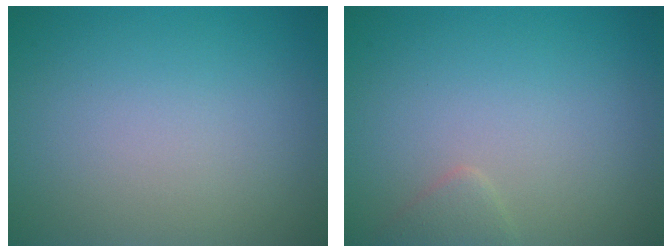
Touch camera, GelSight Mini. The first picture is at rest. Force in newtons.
{"total": 1.0, "press": 1.0, "slide": 0.1}